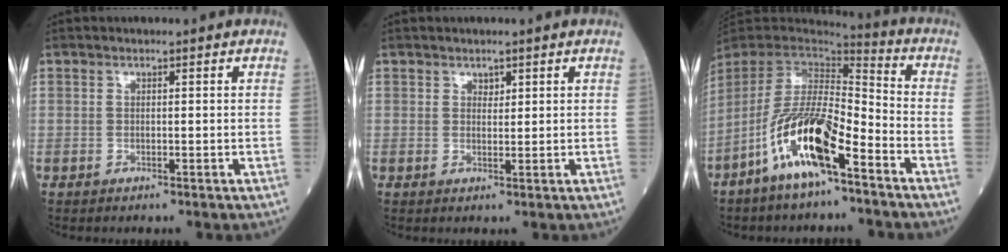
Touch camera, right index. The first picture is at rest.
{"total": 1.1, "force": [0.8, 0.7, 0.5], "torque": [-0.003, -0.002, 0.011]}
{"total": 14.2, "force": [-7.7, 2.7, 11.7], "torque": [-0.241, -0.016, -0.143]}